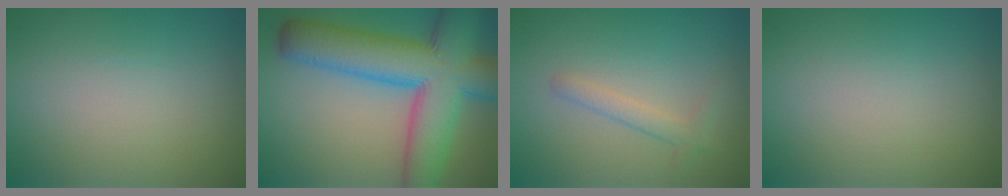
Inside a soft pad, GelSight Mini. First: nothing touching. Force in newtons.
{"total": 11.2, "press": 11.2, "slide": 0.4}
{"total": 1.6, "press": 1.6, "slide": 0.1}
{"total": 0.0}